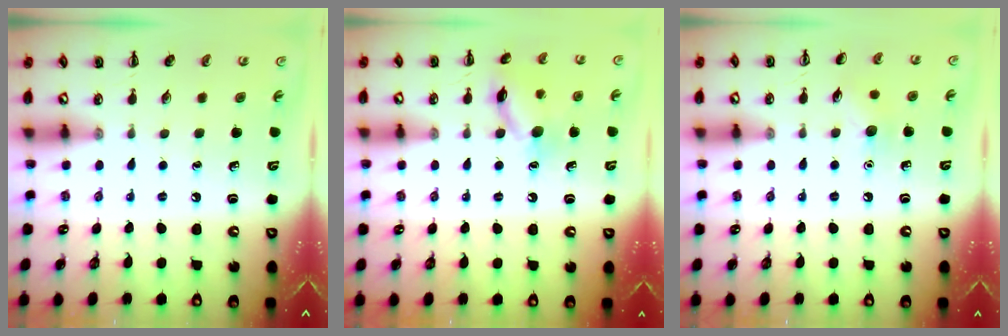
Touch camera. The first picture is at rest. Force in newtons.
{"total": 12.0, "press": 12.0, "slide": 0.6}
{"total": 6.9, "press": 6.7, "slide": 1.8}